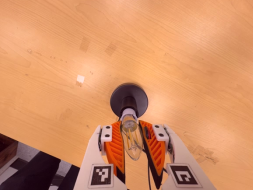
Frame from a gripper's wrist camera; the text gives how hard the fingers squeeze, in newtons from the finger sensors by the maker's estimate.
{"total": 18.1, "left": 17.0, "right": 19.2}